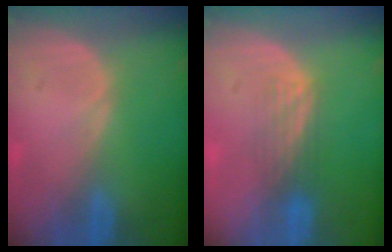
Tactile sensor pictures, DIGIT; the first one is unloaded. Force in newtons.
{"total": 2.9, "press": 2.9, "slide": 0.2}